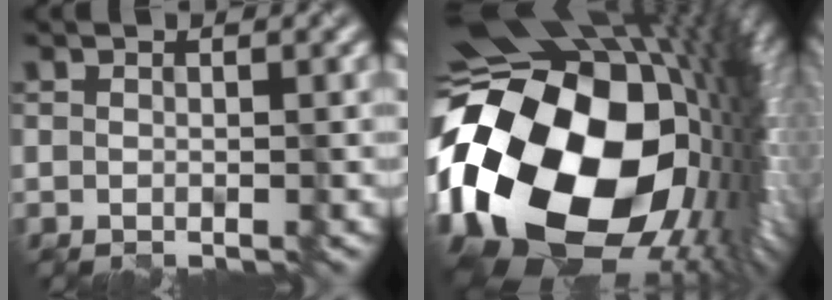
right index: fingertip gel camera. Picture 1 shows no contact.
{"total": 22.2, "force": [-2.5, 14.1, 16.9], "torque": [-0.340, -0.052, -0.034]}